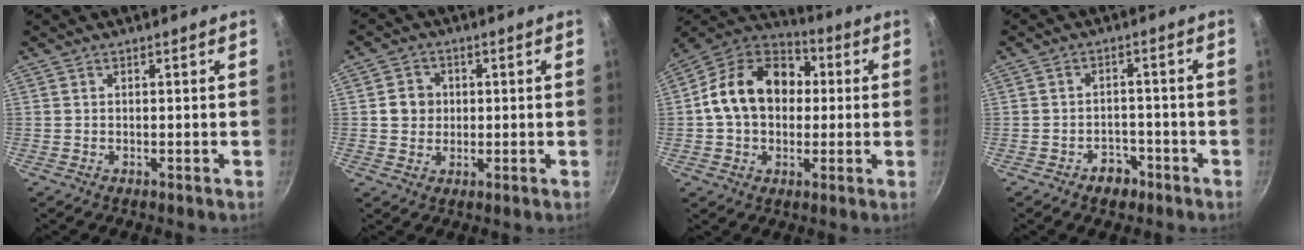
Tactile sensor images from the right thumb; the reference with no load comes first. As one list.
[{"total": 5.5, "force": [0.5, 5.1, 2.0], "torque": [0.000, 0.005, 0.001]}, {"total": 18.0, "force": [1.7, 13.6, 11.7], "torque": [-0.169, 0.036, 0.012]}, {"total": 4.2, "force": [-2.6, 2.9, 1.5], "torque": [0.000, 0.025, -0.031]}]